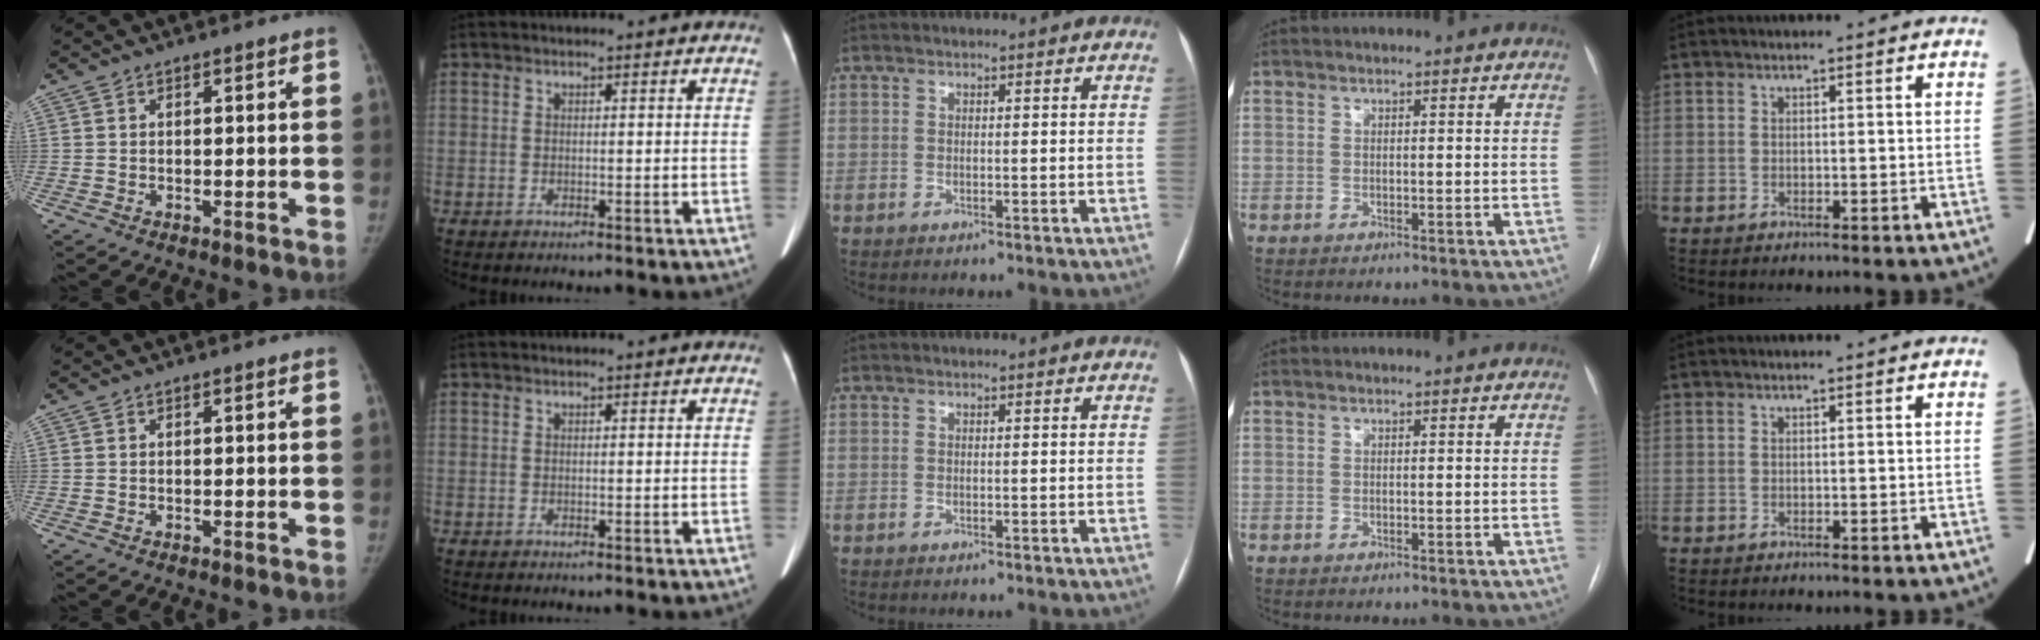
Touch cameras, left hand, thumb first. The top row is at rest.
{}